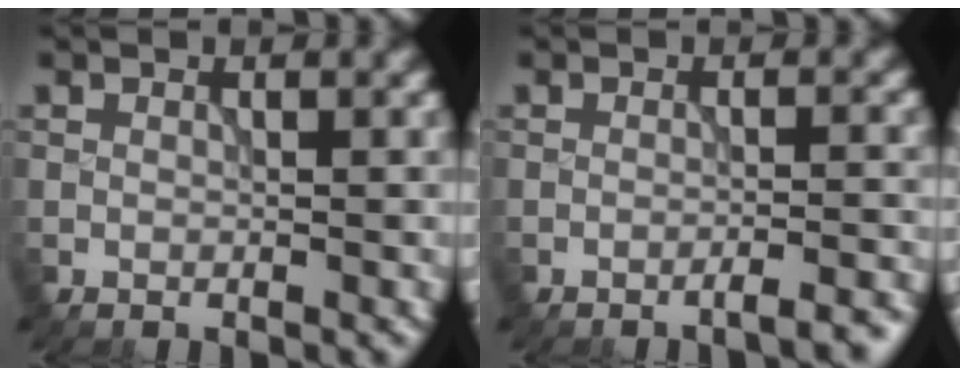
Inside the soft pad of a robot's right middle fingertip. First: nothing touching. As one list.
[{"total": 2.8, "force": [-2.0, 0.5, 1.9], "torque": [-0.019, 0.006, -0.034]}]